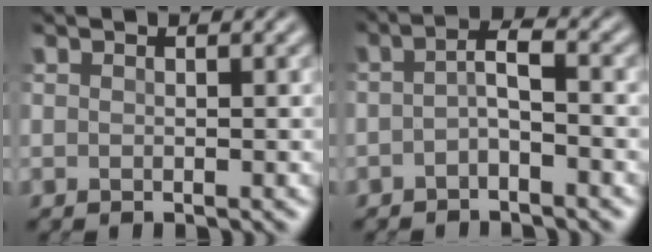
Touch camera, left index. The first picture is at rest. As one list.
[{"total": 2.3, "force": [-1.2, 0.6, 1.9], "torque": [-0.039, 0.006, -0.029]}]